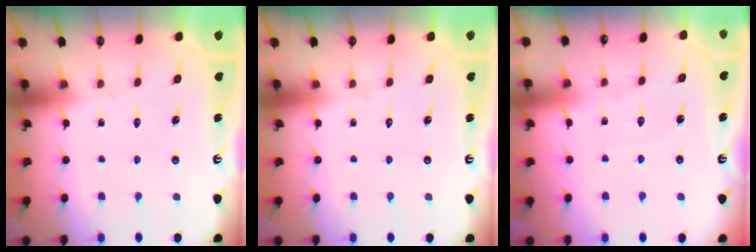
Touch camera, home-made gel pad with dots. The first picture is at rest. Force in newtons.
{"total": 0.0}
{"total": 3.4, "press": 3.4, "slide": 0.5}